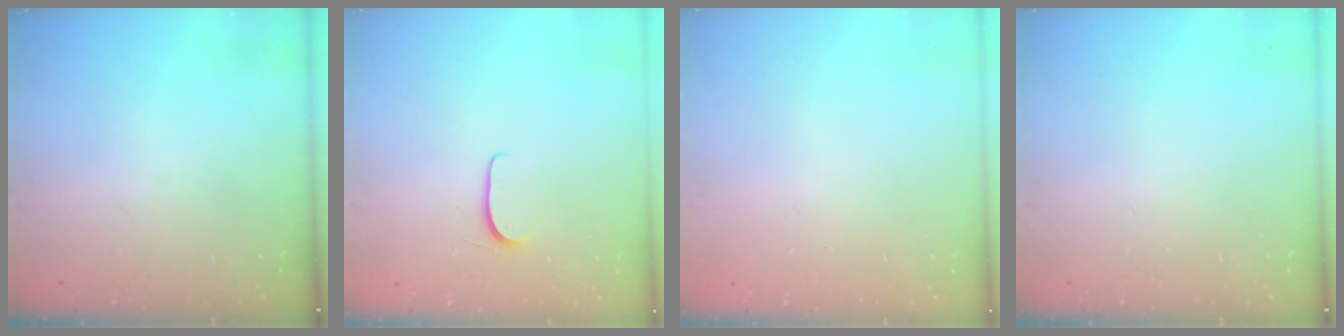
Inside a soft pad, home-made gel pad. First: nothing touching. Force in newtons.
{"total": 5.0, "press": 5.0, "slide": 0.5}
{"total": 0.0}
{"total": 0.0}